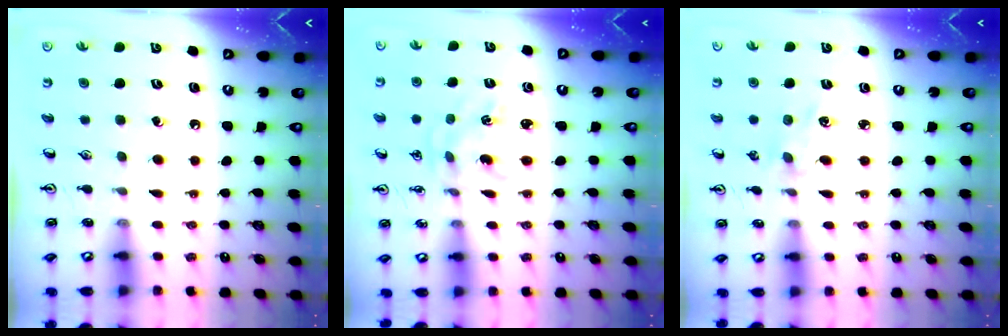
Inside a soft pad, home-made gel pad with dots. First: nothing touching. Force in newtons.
{"total": 1.5, "press": 1.4, "slide": 0.4}
{"total": 2.6, "press": 2.5, "slide": 0.4}